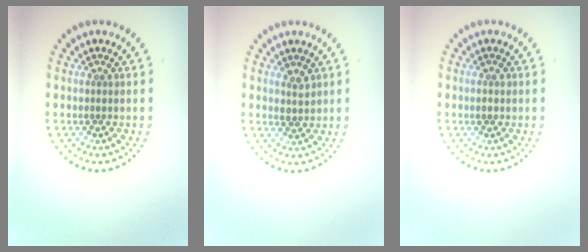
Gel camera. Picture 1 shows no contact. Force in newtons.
{"total": 1.4, "press": 1.3, "slide": 0.7}
{"total": 1.3, "press": 1.2, "slide": 0.3}